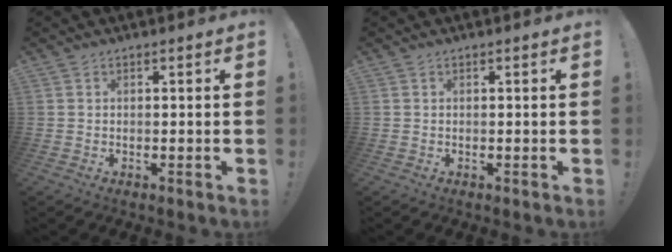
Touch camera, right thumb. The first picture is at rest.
{"total": 0.0}